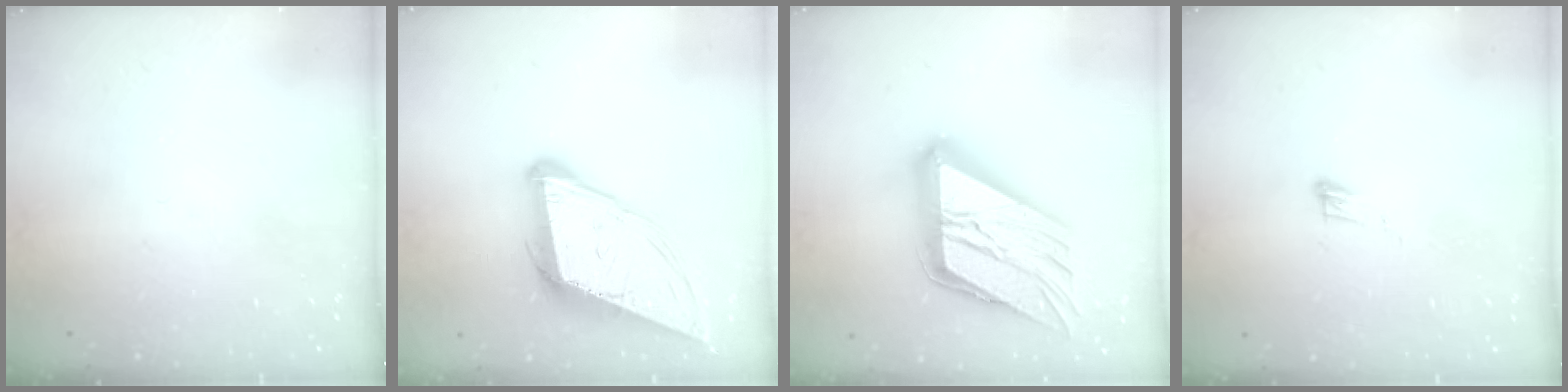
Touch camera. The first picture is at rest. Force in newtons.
{"total": 13.2, "press": 12.6, "slide": 4.0}
{"total": 28.7, "press": 28.6, "slide": 3.0}
{"total": 3.4, "press": 3.4, "slide": 0.2}